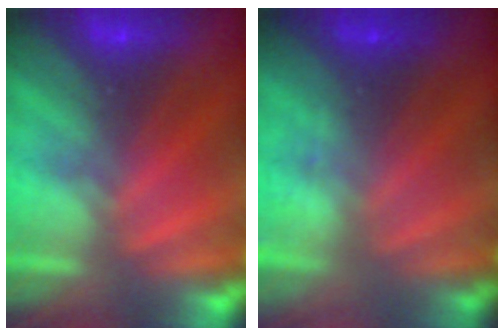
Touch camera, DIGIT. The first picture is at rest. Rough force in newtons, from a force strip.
{"total": 1.6}